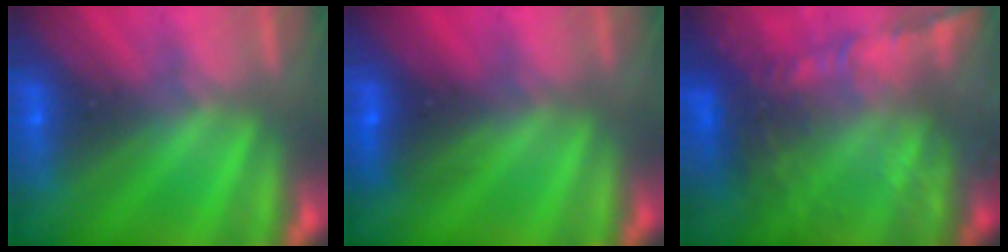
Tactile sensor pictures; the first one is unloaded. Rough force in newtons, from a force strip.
{"total": 2.6}
{"total": 9.1}